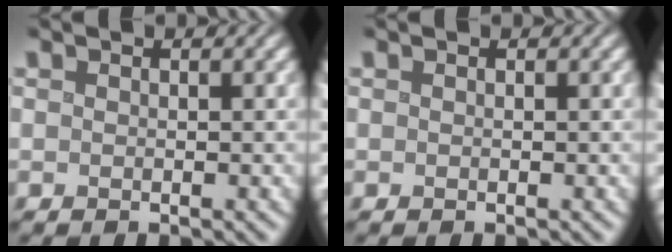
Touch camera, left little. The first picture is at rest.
{"total": 0.0}